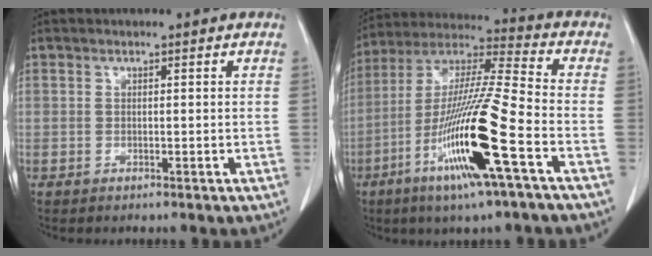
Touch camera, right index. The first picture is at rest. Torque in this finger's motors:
{"motor_torque": [2.14, 0.00, 1.05, 0.21]}